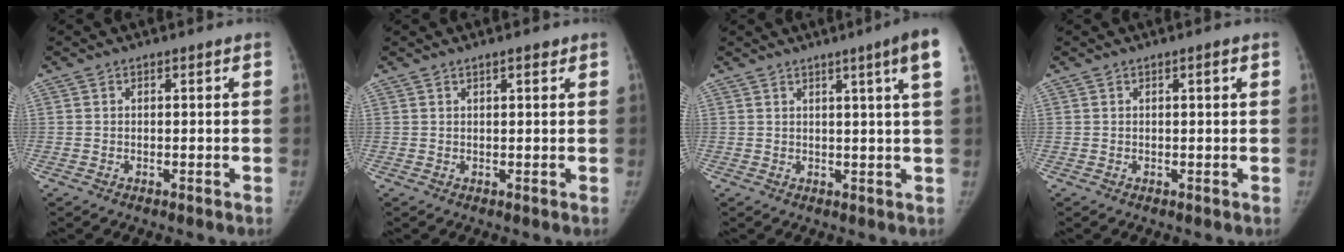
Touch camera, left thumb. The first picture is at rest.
{"total": 1.4, "force": [1.0, 0.5, 0.9], "torque": [-0.008, -0.004, 0.013]}
{"total": 6.6, "force": [3.3, -0.9, 5.6], "torque": [-0.067, -0.012, 0.038]}
{"total": 1.1, "force": [0.4, 0.1, 1.0], "torque": [-0.015, 0.001, 0.006]}